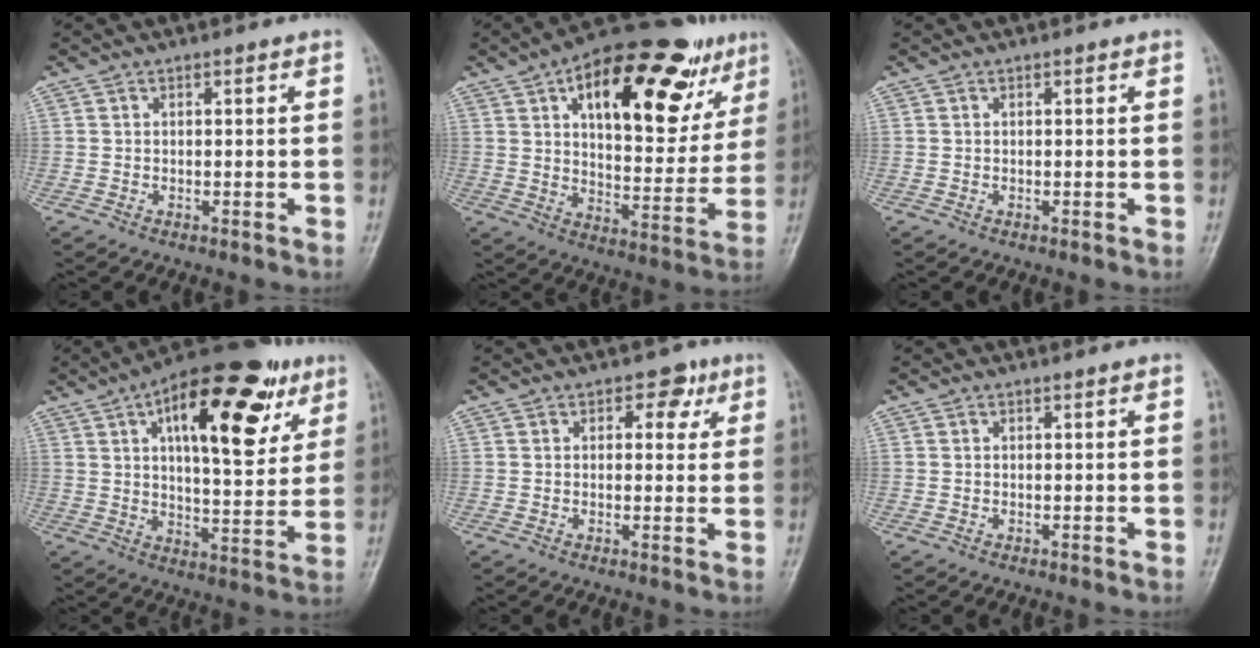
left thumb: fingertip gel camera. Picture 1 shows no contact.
{"total": 26.3, "force": [13.0, 11.9, 19.5], "torque": [-0.237, -0.013, 0.192]}
{"total": 0.0}
{"total": 23.5, "force": [10.0, 10.1, 18.7], "torque": [-0.239, -0.010, 0.146]}
{"total": 4.5, "force": [1.9, 3.1, 2.7], "torque": [0.001, -0.001, 0.017]}
{"total": 0.0}